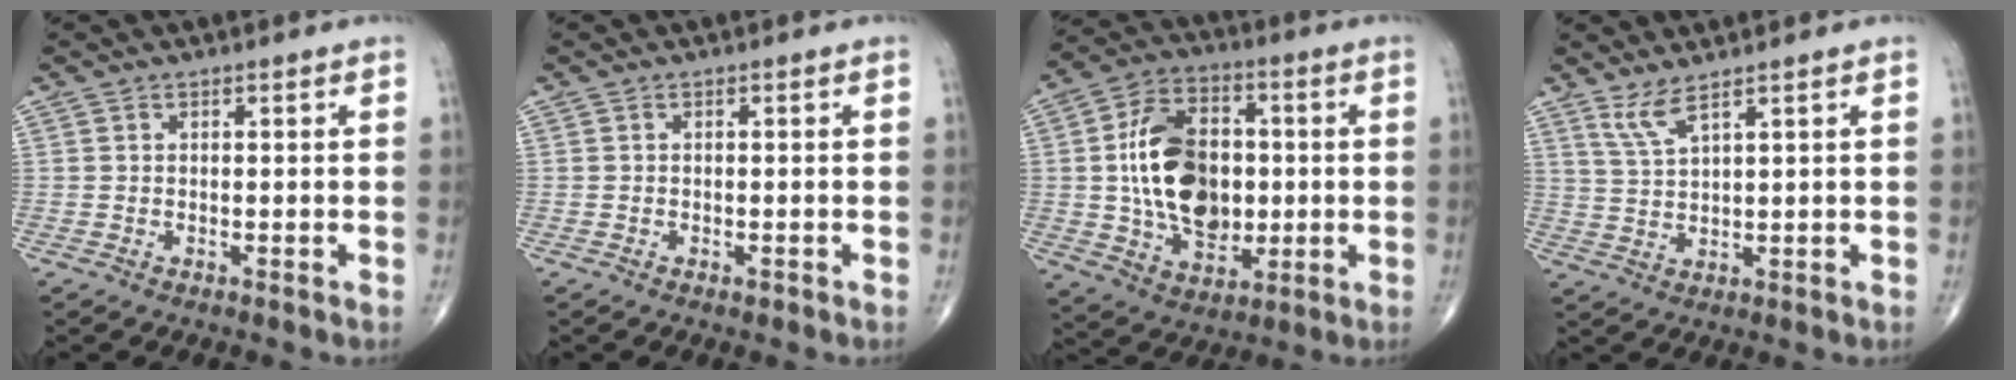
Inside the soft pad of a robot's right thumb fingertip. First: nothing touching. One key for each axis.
{"total": 0.7, "fx": -0.4, "fy": 0.3, "fz": 0.4, "tx": -0.006, "ty": 0.000, "tz": -0.006}
{"total": 18.1, "fx": 0.4, "fy": 12.2, "fz": 13.4, "tx": -0.201, "ty": 0.010, "tz": 0.011}
{"total": 3.9, "fx": 2.8, "fy": 0.4, "fz": 2.6, "tx": -0.062, "ty": -0.023, "tz": 0.065}